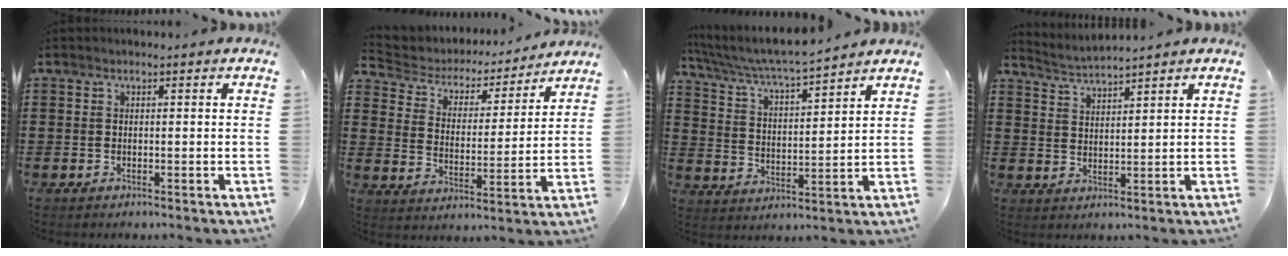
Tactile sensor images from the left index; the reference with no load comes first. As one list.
[{"total": 3.8, "force": [3.6, 1.1, 0.4], "torque": [-0.034, -0.029, 0.053]}, {"total": 5.5, "force": [5.1, 0.0, 2.1], "torque": [-0.065, -0.033, 0.083]}, {"total": 2.2, "force": [2.1, -0.5, -0.1], "torque": [-0.006, -0.013, 0.037]}]